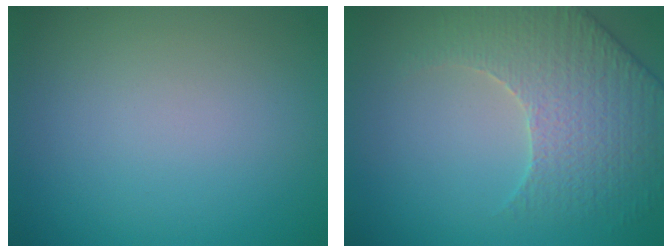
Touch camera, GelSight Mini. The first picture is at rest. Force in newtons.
{"total": 4.4, "press": 4.3, "slide": 1.1}